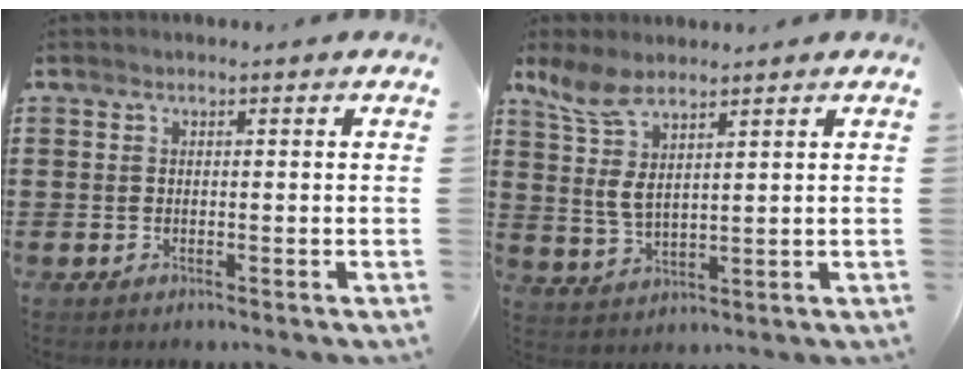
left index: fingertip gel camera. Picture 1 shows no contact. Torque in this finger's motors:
{"motor_torque": [1.05, -1.03, 0.56, 0.15]}